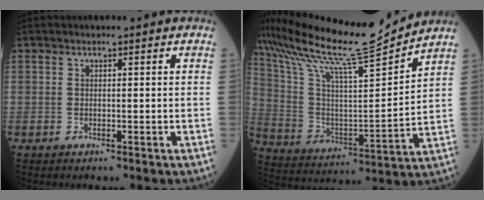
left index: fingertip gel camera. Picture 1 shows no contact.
{"total": 19.9, "force": [18.1, -0.9, 8.1], "torque": [-0.175, -0.034, 0.308]}